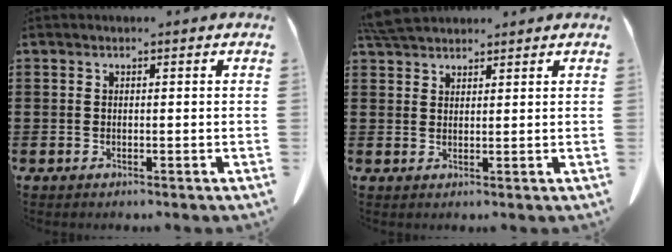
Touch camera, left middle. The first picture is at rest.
{"total": 4.0, "force": [3.7, 0.8, 1.3], "torque": [-0.035, -0.004, 0.072]}